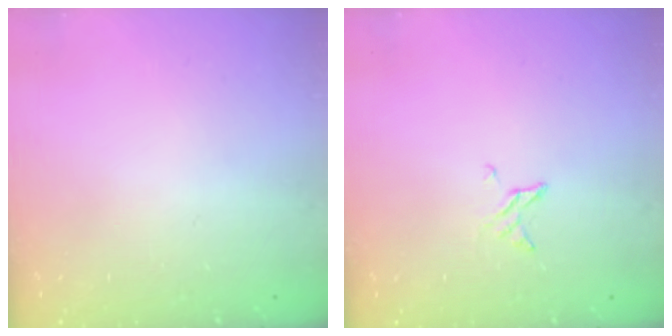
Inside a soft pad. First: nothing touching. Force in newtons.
{"total": 3.0, "press": 3.0, "slide": 0.3}